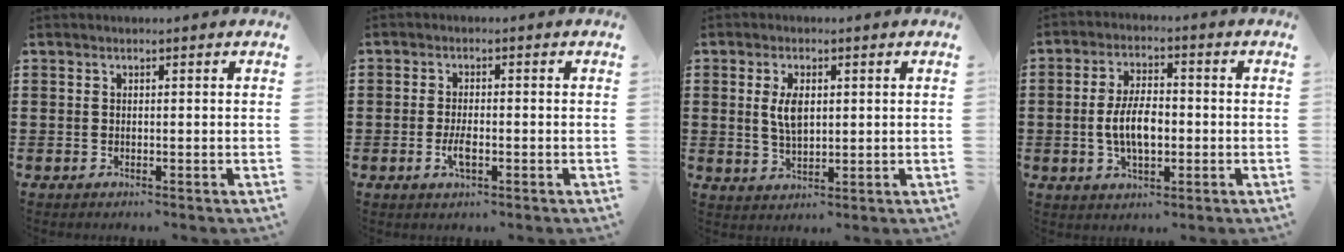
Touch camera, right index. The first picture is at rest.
{"total": 3.0, "force": [-0.9, 1.0, 2.7], "torque": [-0.065, -0.008, -0.019]}
{"total": 4.7, "force": [0.9, 2.3, 4.1], "torque": [-0.085, 0.008, 0.015]}
{"total": 6.8, "force": [-0.9, 3.3, 5.9], "torque": [-0.120, -0.003, -0.022]}